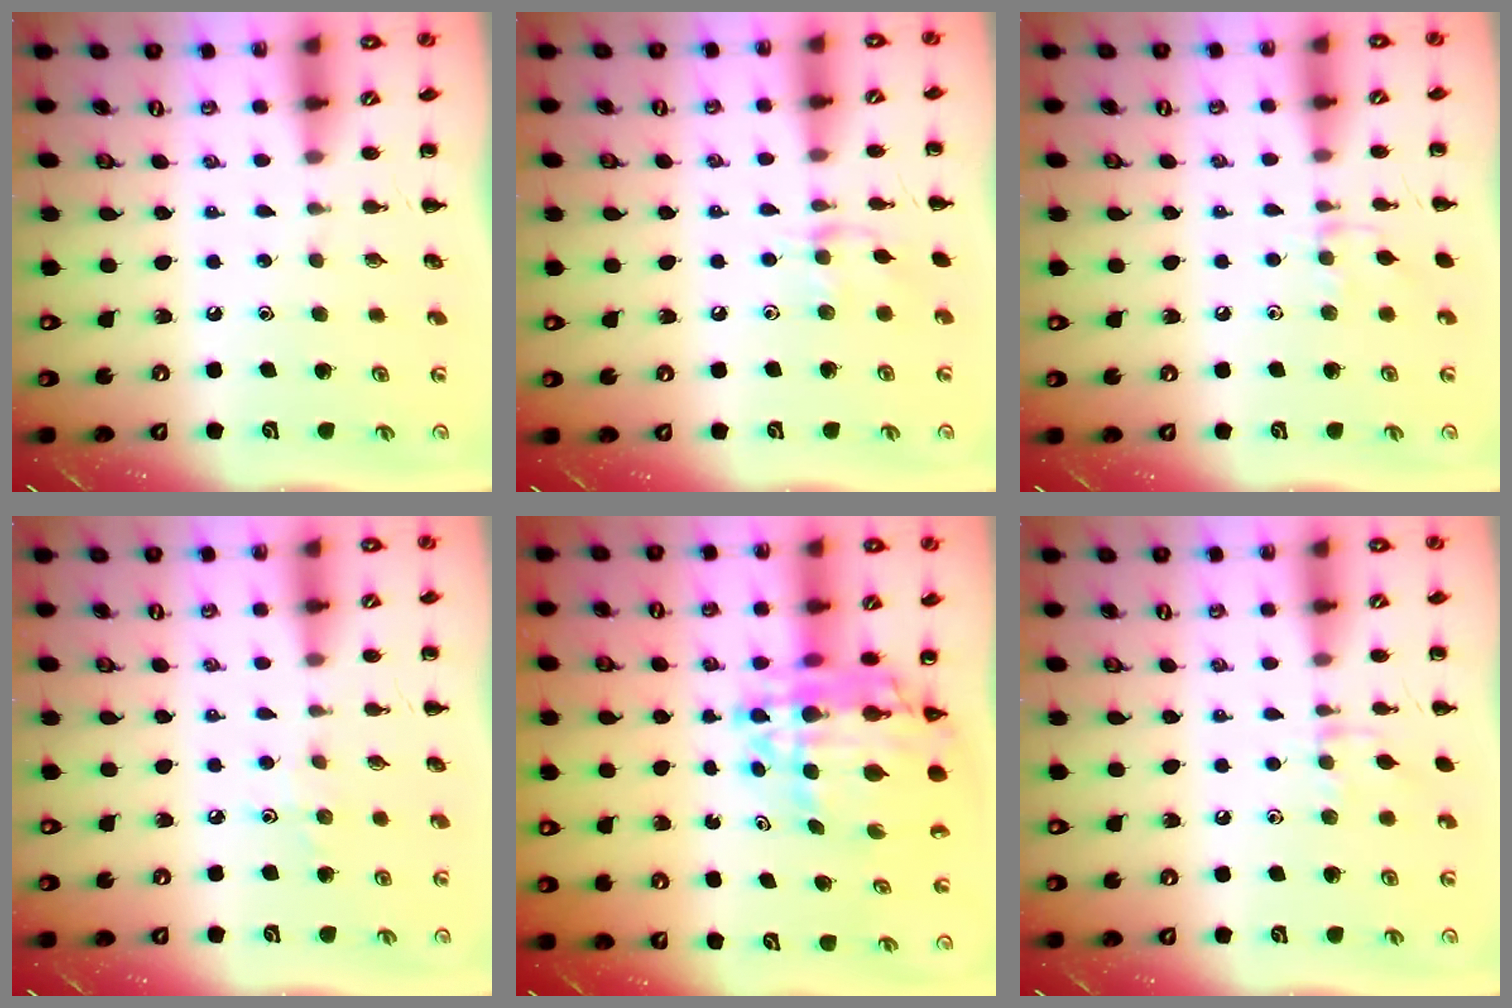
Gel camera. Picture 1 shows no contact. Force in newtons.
{"total": 7.3, "press": 7.2, "slide": 1.2}
{"total": 6.3, "press": 6.0, "slide": 1.8}
{"total": 3.5, "press": 3.3, "slide": 1.3}
{"total": 14.2, "press": 13.6, "slide": 4.3}
{"total": 5.9, "press": 5.8, "slide": 1.0}